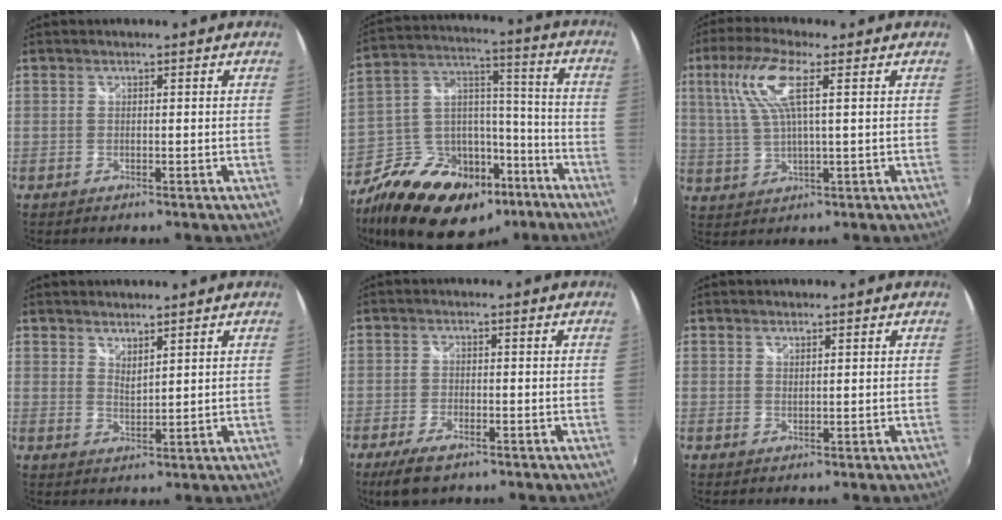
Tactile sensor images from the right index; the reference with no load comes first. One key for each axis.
{"total": 25.2, "fx": -15.8, "fy": 14.2, "fz": 13.6, "tx": -0.278, "ty": 0.029, "tz": -0.232}
{"total": 9.4, "fx": 3.4, "fy": 1.9, "fz": 8.5, "tx": -0.172, "ty": 0.013, "tz": 0.070}
{"total": 3.0, "fx": 2.6, "fy": 0.6, "fz": 1.2, "tx": -0.018, "ty": -0.001, "tz": 0.045}
{"total": 5.7, "fx": -3.9, "fy": 2.0, "fz": 3.7, "tx": -0.093, "ty": -0.015, "tz": -0.068}
{"total": 1.0, "fx": 0.9, "fy": 0.2, "fz": 0.4, "tx": -0.005, "ty": 0.001, "tz": 0.015}